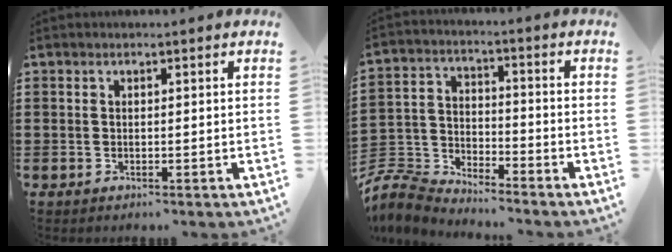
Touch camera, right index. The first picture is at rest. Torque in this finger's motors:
{"motor_torque": [-0.20, 0.00, -1.05, -0.21]}